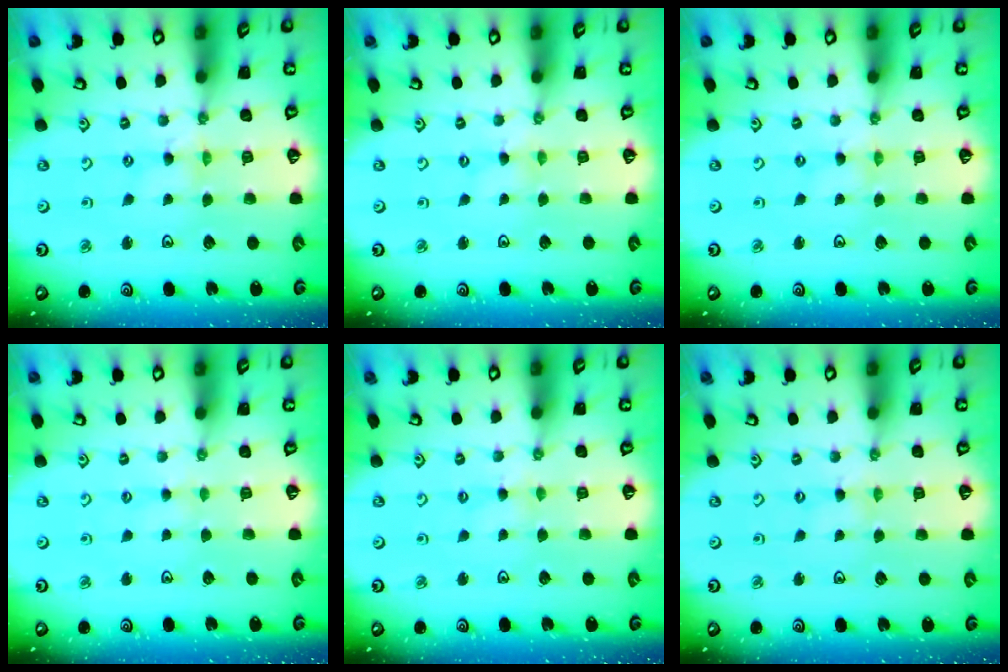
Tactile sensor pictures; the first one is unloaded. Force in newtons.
{"total": 0.0}
{"total": 0.0}
{"total": 1.2, "press": 1.1, "slide": 0.3}
{"total": 2.2, "press": 2.2, "slide": 0.3}
{"total": 1.3, "press": 1.3, "slide": 0.3}